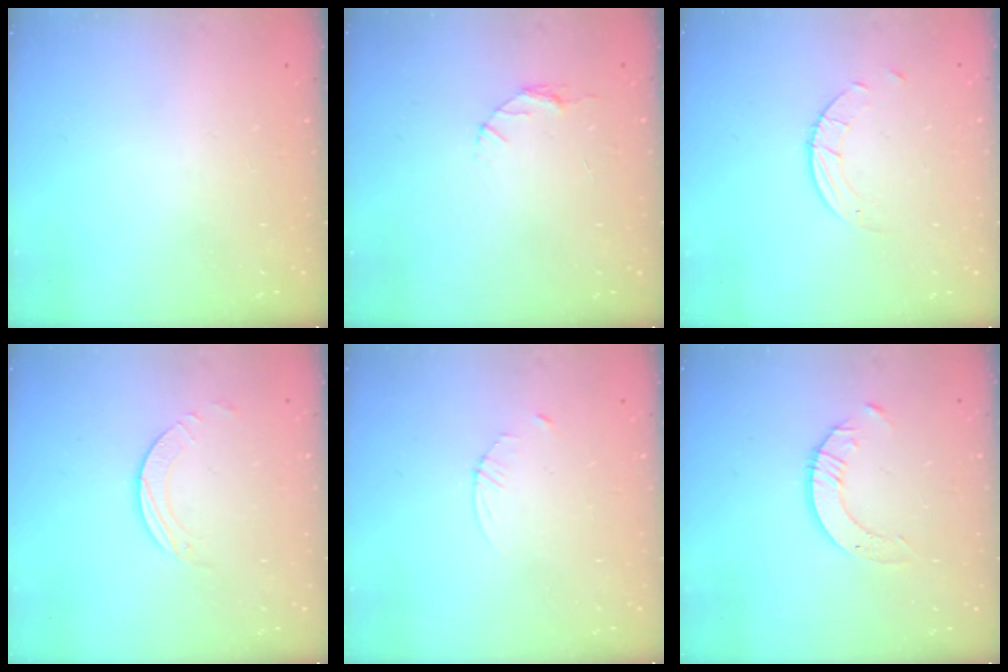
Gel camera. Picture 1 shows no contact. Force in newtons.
{"total": 3.2, "press": 3.2, "slide": 0.4}
{"total": 3.8, "press": 3.8, "slide": 0.3}
{"total": 2.5, "press": 2.5, "slide": 0.2}
{"total": 2.3, "press": 2.3, "slide": 0.3}
{"total": 3.4, "press": 3.4, "slide": 0.3}